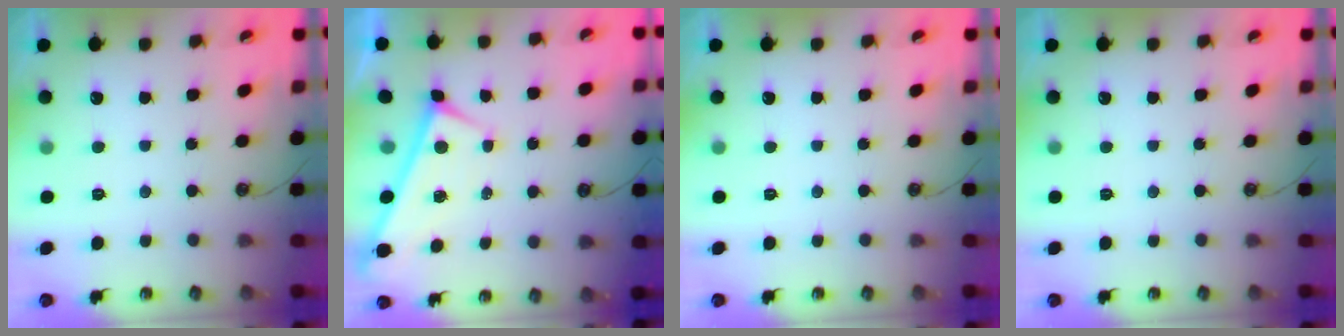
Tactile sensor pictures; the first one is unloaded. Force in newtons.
{"total": 0.0}
{"total": 0.0}
{"total": 0.0}